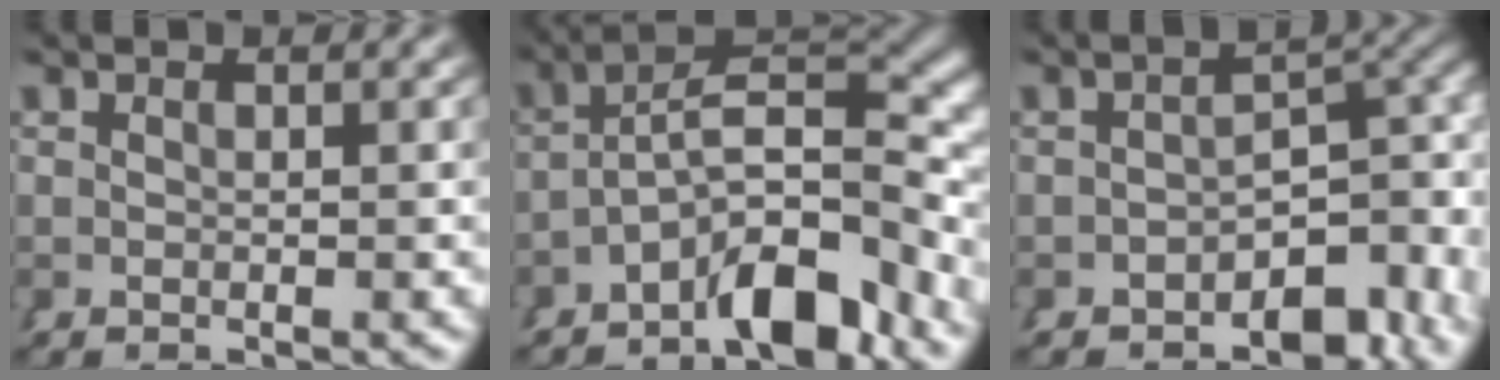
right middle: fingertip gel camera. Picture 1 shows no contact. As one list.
[{"total": 7.4, "force": [-2.5, 3.1, 6.2], "torque": [-0.091, -0.009, -0.036]}, {"total": 5.0, "force": [-1.8, 1.7, 4.3], "torque": [-0.034, -0.001, -0.023]}]